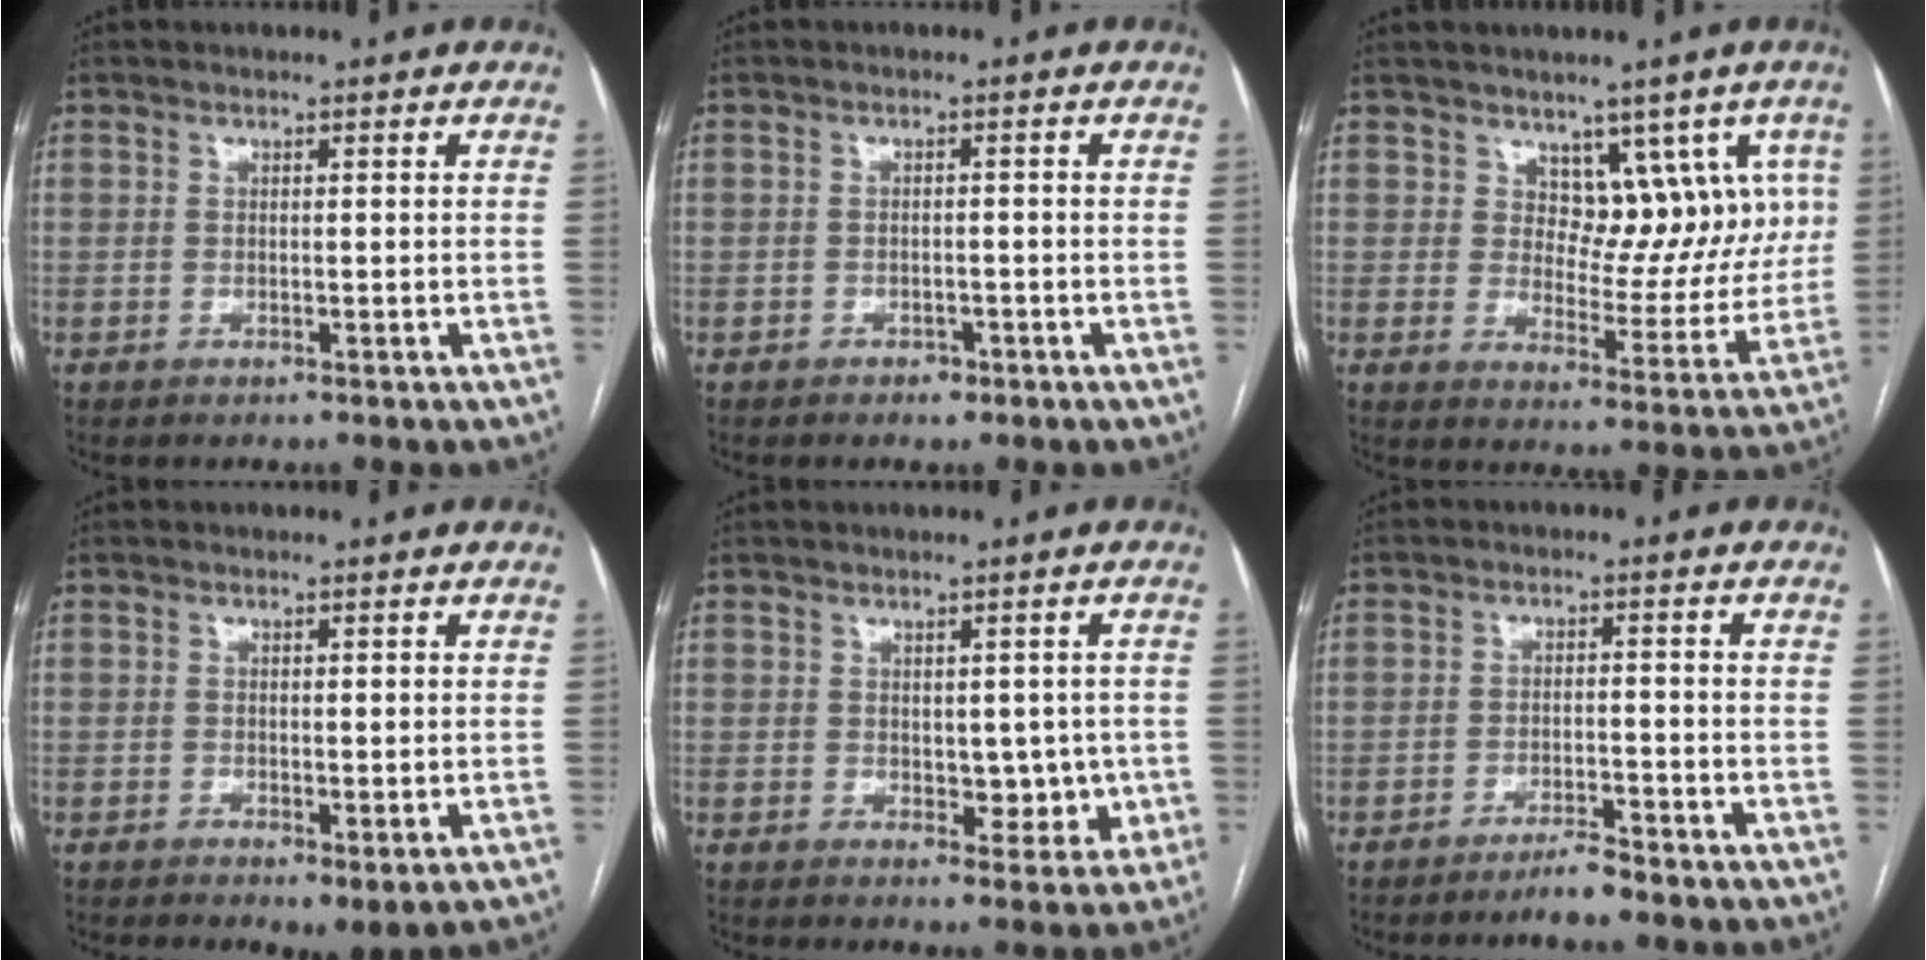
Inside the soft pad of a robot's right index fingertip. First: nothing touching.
{"total": 1.7, "force": [-1.1, 1.1, 0.7], "torque": [-0.010, 0.003, -0.013]}
{"total": 8.9, "force": [4.9, 5.8, 4.7], "torque": [-0.029, 0.009, 0.075]}
{"total": 2.7, "force": [-0.8, 1.1, 2.3], "torque": [-0.030, -0.006, -0.005]}
{"total": 4.9, "force": [-0.1, 3.2, 3.7], "torque": [-0.035, 0.002, 0.009]}
{"total": 3.3, "force": [-2.8, 0.1, 1.6], "torque": [-0.027, -0.003, -0.052]}